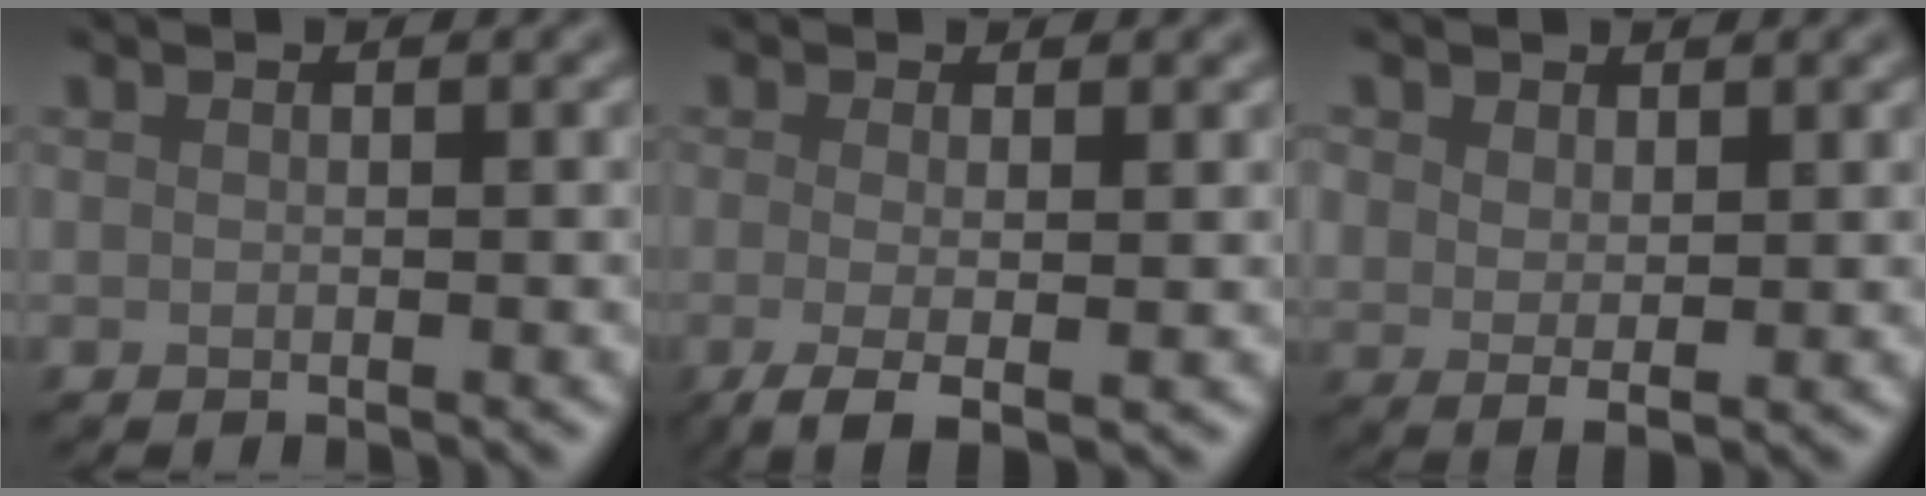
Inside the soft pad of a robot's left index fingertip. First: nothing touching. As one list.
[{"total": 3.8, "force": [-0.8, 1.1, 3.5], "torque": [-0.064, -0.008, -0.016]}, {"total": 2.3, "force": [1.4, 1.3, 1.2], "torque": [-0.025, -0.006, 0.029]}]